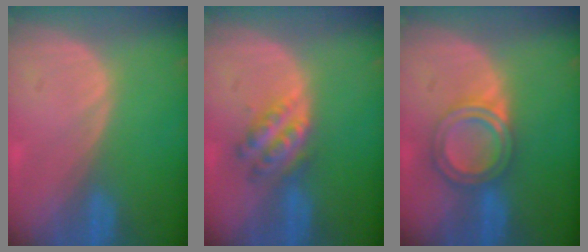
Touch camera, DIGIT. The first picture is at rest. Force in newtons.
{"total": 5.4, "press": 5.0, "slide": 2.2}
{"total": 5.9, "press": 5.4, "slide": 2.5}